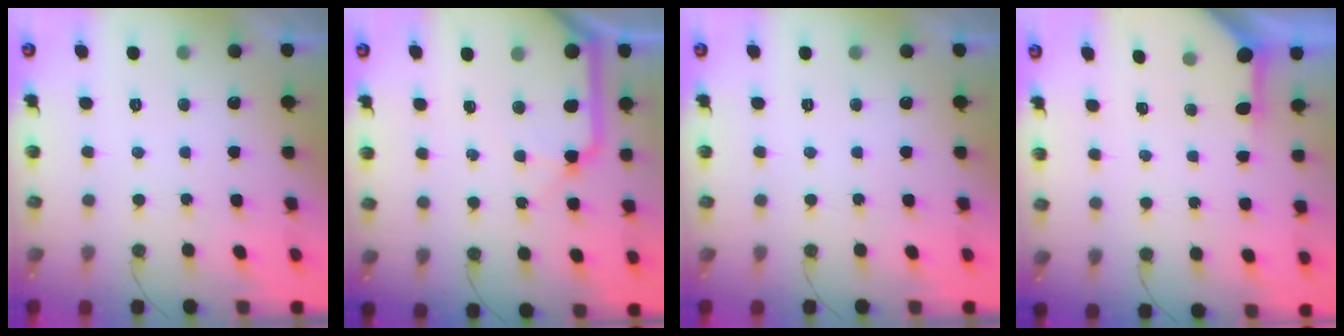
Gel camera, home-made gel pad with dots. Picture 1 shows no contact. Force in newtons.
{"total": 12.8, "press": 12.7, "slide": 1.8}
{"total": 0.0}
{"total": 3.9, "press": 3.8, "slide": 0.2}